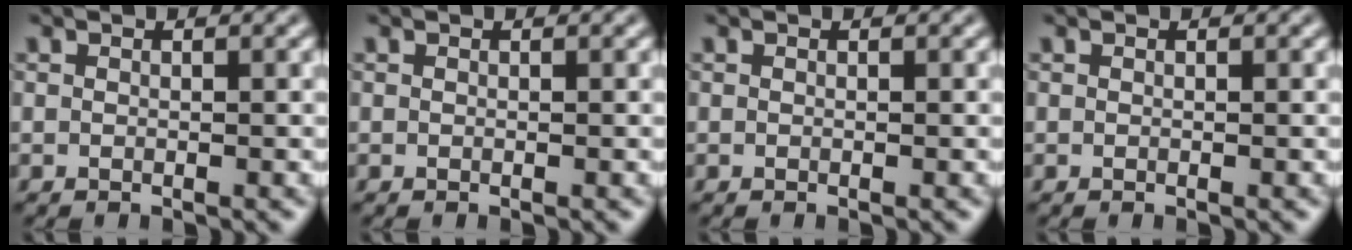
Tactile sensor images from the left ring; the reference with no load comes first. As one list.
[{"total": 0.0}, {"total": 0.0}, {"total": 0.0}]